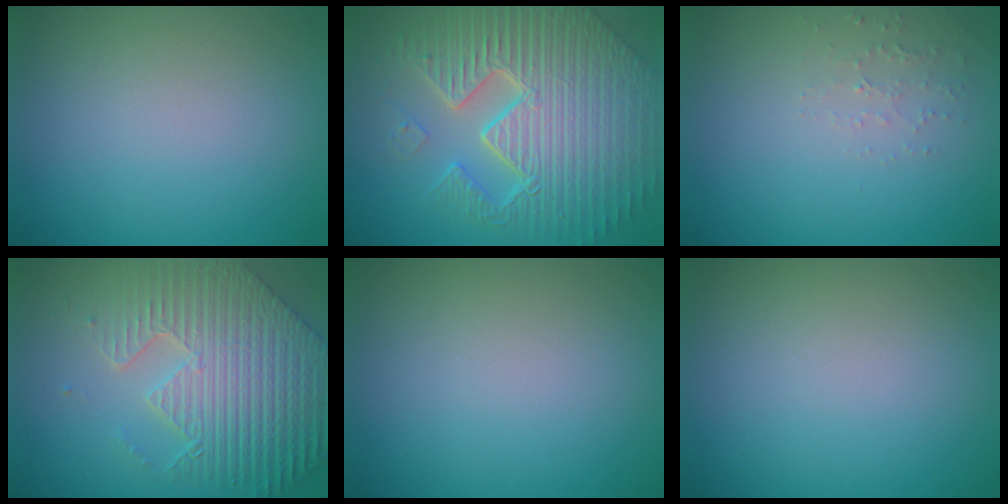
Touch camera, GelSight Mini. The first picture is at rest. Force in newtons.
{"total": 11.2, "press": 7.1, "slide": 8.6}
{"total": 1.3, "press": 1.3, "slide": 0.4}
{"total": 9.2, "press": 6.5, "slide": 6.5}
{"total": 0.0}
{"total": 0.0}